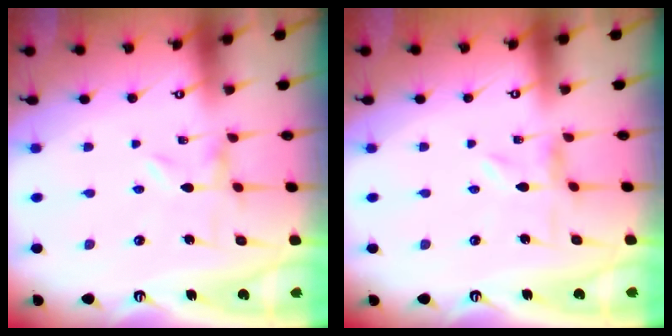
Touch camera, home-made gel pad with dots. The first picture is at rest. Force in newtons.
{"total": 1.2, "press": 1.2, "slide": 0.3}